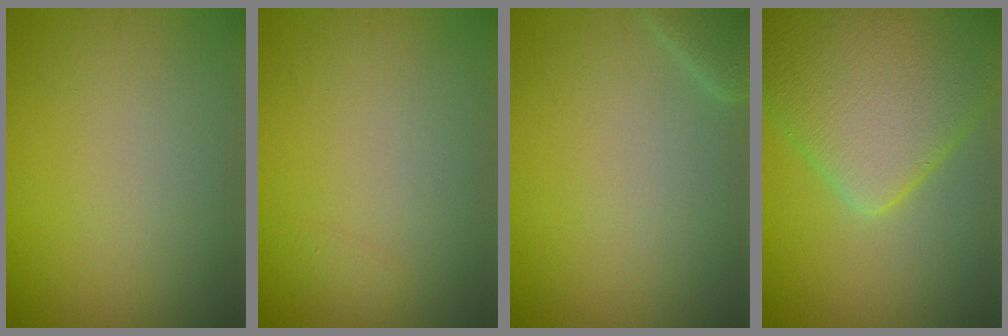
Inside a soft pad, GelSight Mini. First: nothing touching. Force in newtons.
{"total": 0.5, "press": 0.5, "slide": 0.0}
{"total": 1.9, "press": 1.9, "slide": 0.2}
{"total": 10.4, "press": 10.4, "slide": 0.6}